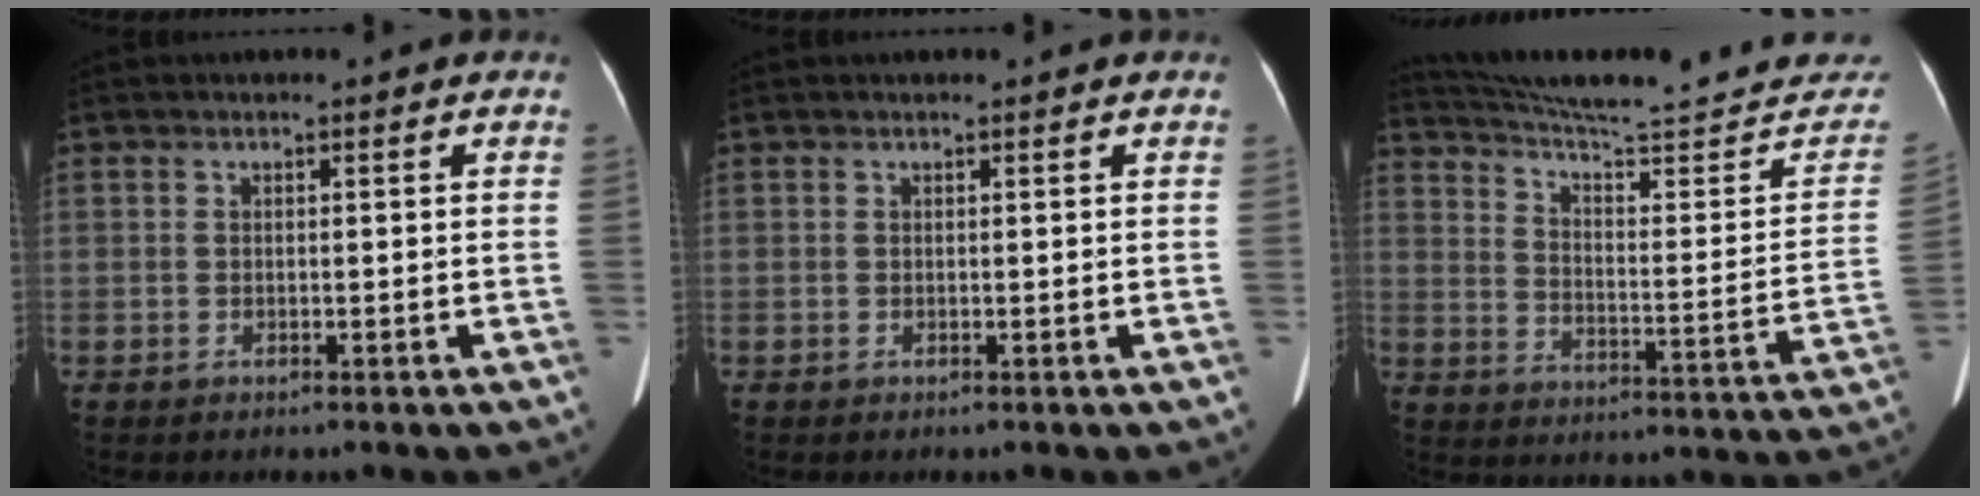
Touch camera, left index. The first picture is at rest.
{"total": 1.0, "force": [0.9, 0.1, 0.3], "torque": [-0.006, 0.016, 0.013]}
{"total": 27.5, "force": [25.4, 2.3, 10.5], "torque": [-0.149, -0.076, 0.332]}